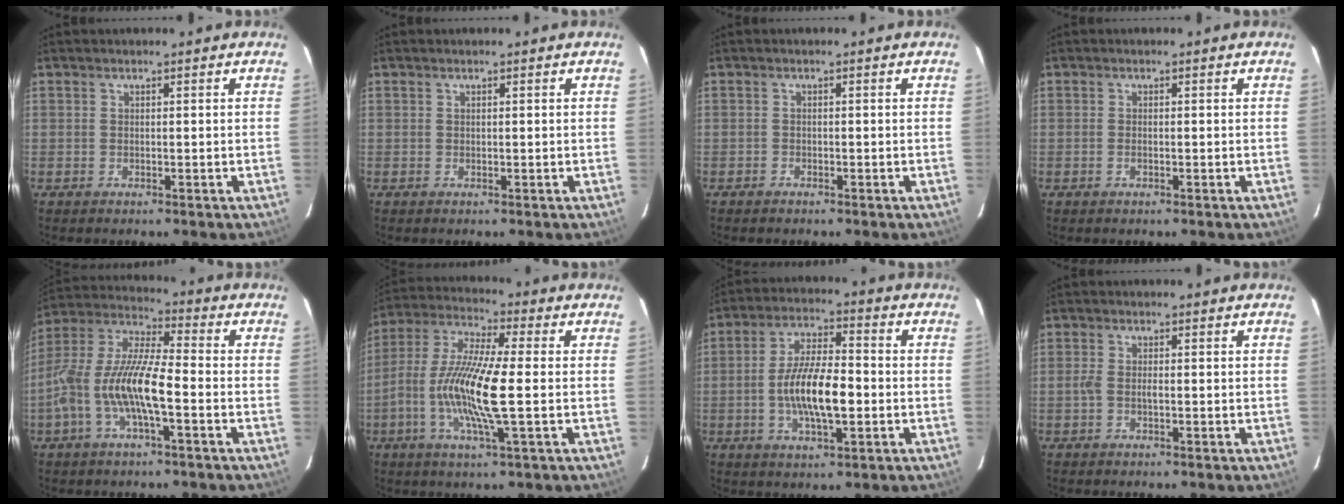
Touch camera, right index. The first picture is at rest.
{"total": 0.0}
{"total": 0.8, "force": [-0.7, 0.4, 0.0], "torque": [-0.004, 0.005, -0.013]}
{"total": 0.9, "force": [-0.4, 0.4, 0.7], "torque": [-0.015, 0.000, -0.008]}
{"total": 14.3, "force": [-4.2, 3.2, 13.2], "torque": [-0.264, -0.002, -0.084]}
{"total": 14.7, "force": [-2.2, 2.0, 14.4], "torque": [-0.287, -0.001, -0.053]}
{"total": 11.5, "force": [-2.2, 3.8, 10.7], "torque": [-0.207, 0.002, -0.039]}
{"total": 2.0, "force": [-0.6, 0.6, 1.8], "torque": [-0.039, 0.001, -0.012]}